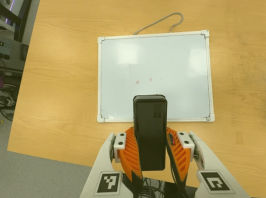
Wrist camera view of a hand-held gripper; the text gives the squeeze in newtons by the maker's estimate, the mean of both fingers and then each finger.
{"total": 9.2, "left": 8.0, "right": 10.4}